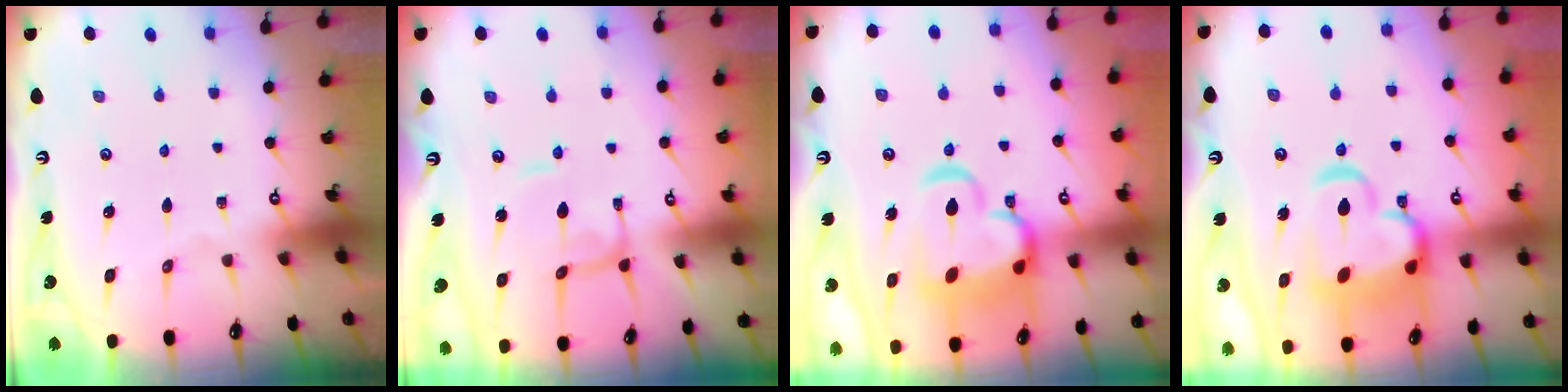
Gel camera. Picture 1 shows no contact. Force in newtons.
{"total": 1.4, "press": 1.3, "slide": 0.3}
{"total": 11.4, "press": 11.2, "slide": 1.9}
{"total": 11.4, "press": 11.2, "slide": 1.9}